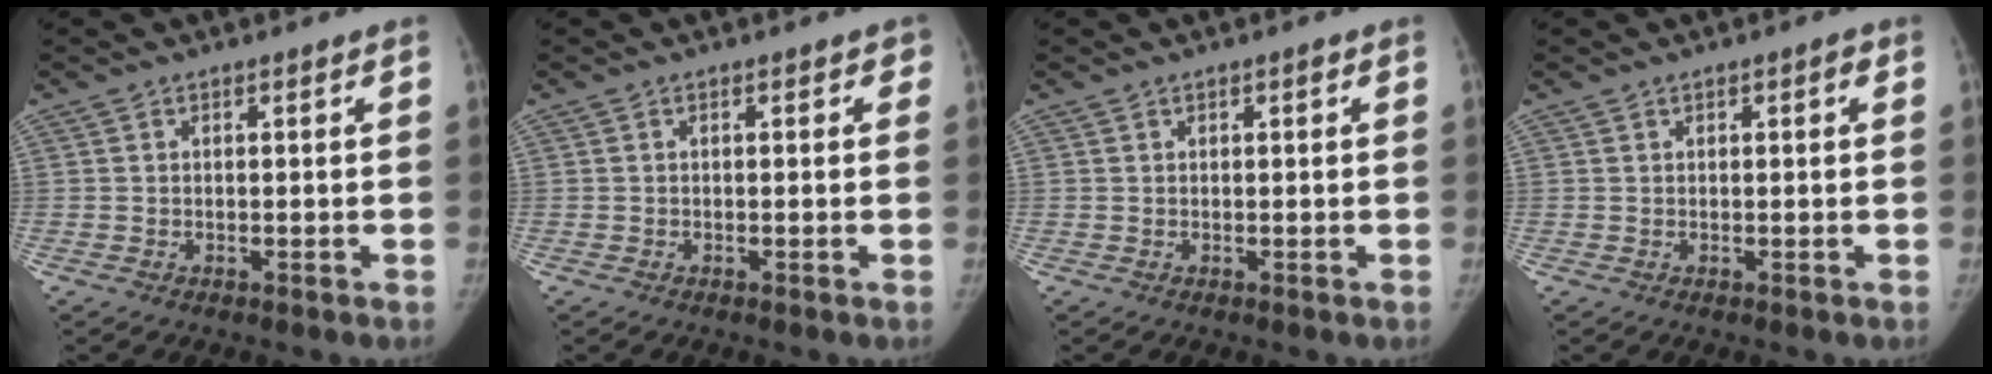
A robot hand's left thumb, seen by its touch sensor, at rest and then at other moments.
{"total": 1.2, "force": [0.5, 0.8, 0.8], "torque": [0.008, 0.003, 0.000]}
{"total": 0.8, "force": [0.4, 0.4, 0.5], "torque": [-0.003, 0.000, 0.006]}
{"total": 1.2, "force": [0.5, 0.6, 0.9], "torque": [-0.006, 0.000, 0.008]}